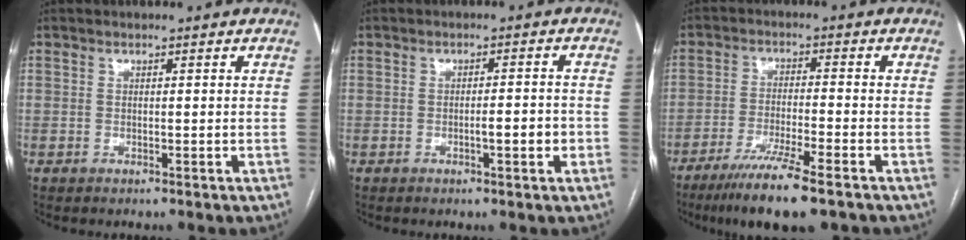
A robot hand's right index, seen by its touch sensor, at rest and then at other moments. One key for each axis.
{"total": 3.4, "fx": -1.2, "fy": 0.5, "fz": 3.2, "tx": -0.046, "ty": 0.002, "tz": -0.016}
{"total": 10.4, "fx": -7.3, "fy": 0.4, "fz": 7.4, "tx": -0.121, "ty": -0.027, "tz": -0.119}